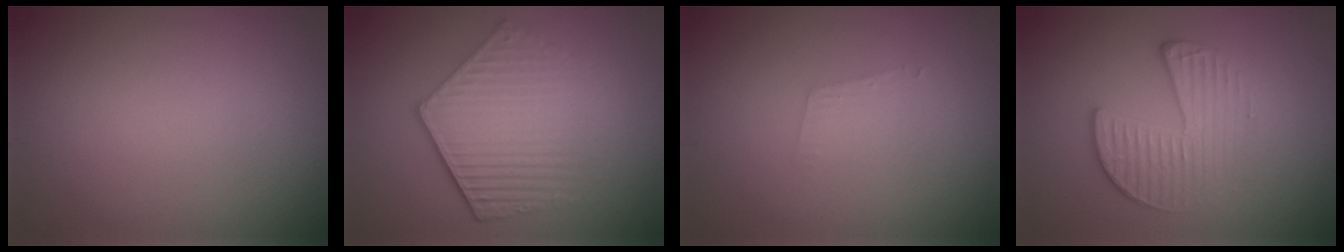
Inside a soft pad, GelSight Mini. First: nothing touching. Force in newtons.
{"total": 6.2, "press": 4.5, "slide": 4.3}
{"total": 0.9, "press": 0.9, "slide": 0.1}
{"total": 3.8, "press": 3.1, "slide": 2.1}